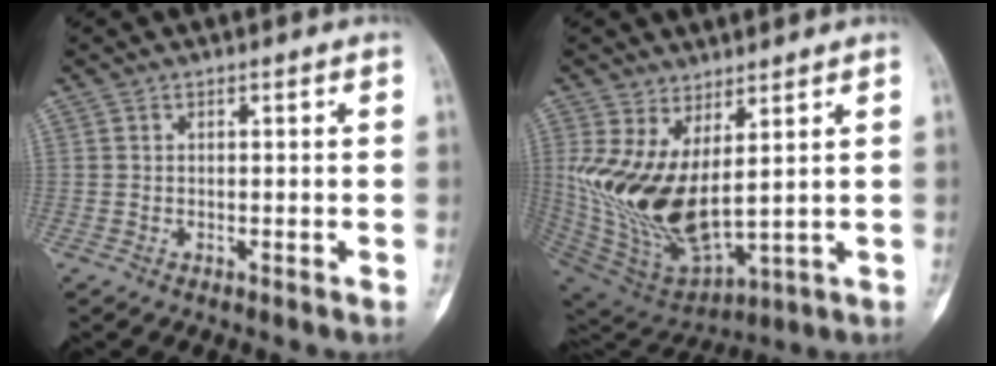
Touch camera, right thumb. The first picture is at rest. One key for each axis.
{"total": 16.8, "fx": 3.1, "fy": 7.8, "fz": 14.5, "tx": -0.295, "ty": -0.039, "tz": 0.088}